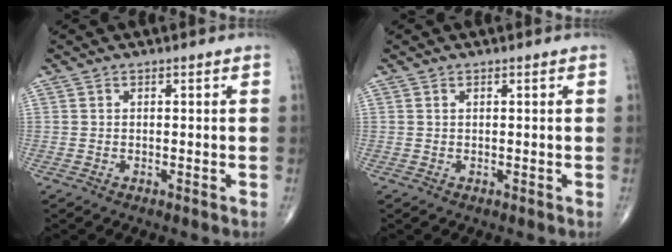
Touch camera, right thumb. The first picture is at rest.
{"total": 0.0}